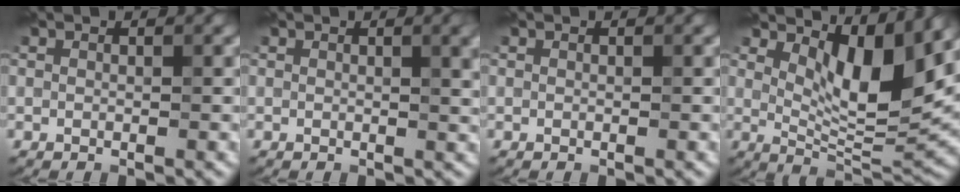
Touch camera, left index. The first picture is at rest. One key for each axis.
{"total": 3.9, "fx": 1.4, "fy": 1.5, "fz": 3.3, "tx": -0.035, "ty": 0.003, "tz": 0.021}
{"total": 0.0}
{"total": 7.6, "fx": 3.3, "fy": 2.9, "fz": 6.2, "tx": -0.097, "ty": -0.020, "tz": 0.056}